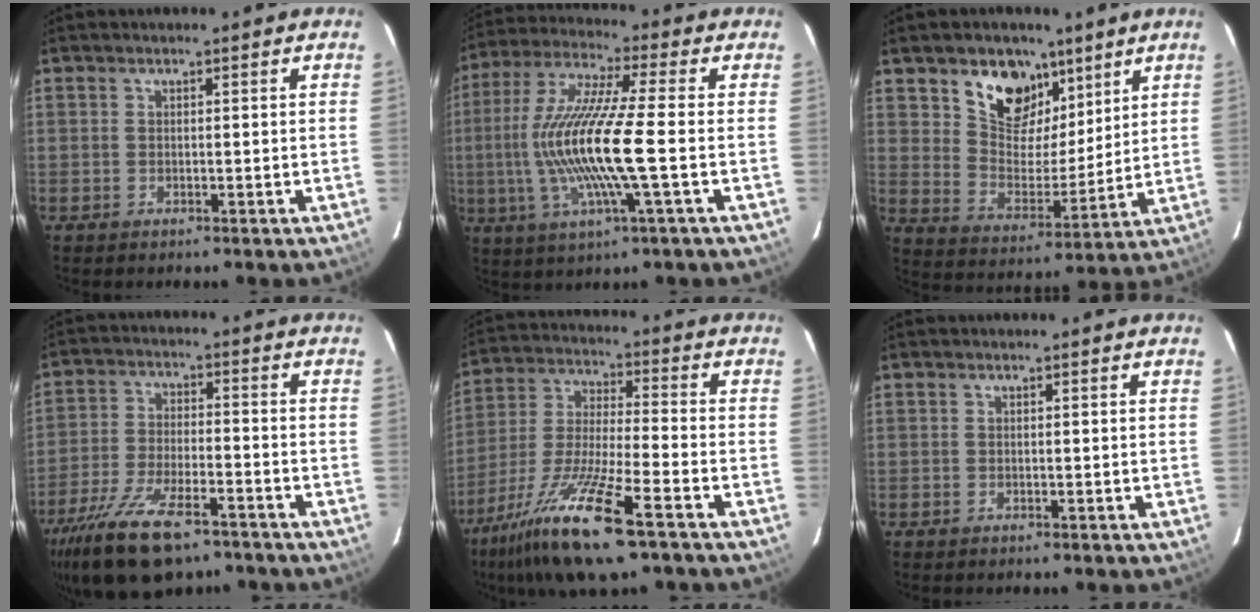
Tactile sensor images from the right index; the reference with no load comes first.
{"total": 15.8, "force": [-2.2, 0.5, 15.6], "torque": [-0.309, -0.007, -0.043]}
{"total": 13.0, "force": [8.1, 8.4, 5.8], "torque": [-0.109, -0.001, 0.147]}
{"total": 17.1, "force": [-12.0, 6.3, 10.5], "torque": [-0.225, -0.039, -0.209]}
{"total": 18.0, "force": [-11.2, 2.8, 13.8], "torque": [-0.290, -0.035, -0.215]}
{"total": 0.0}